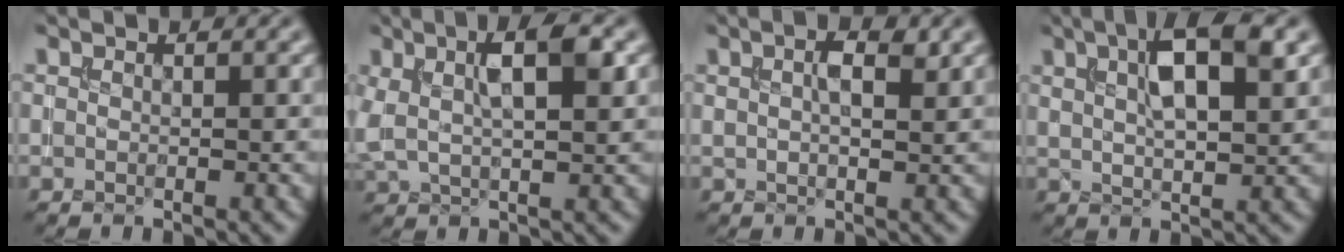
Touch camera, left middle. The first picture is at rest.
{"total": 5.5, "force": [1.7, 2.1, 4.8], "torque": [-0.094, 0.007, 0.029]}
{"total": 2.9, "force": [1.1, 1.1, 2.5], "torque": [-0.046, 0.005, 0.019]}
{"total": 6.8, "force": [2.9, 2.3, 5.7], "torque": [-0.100, 0.009, 0.048]}